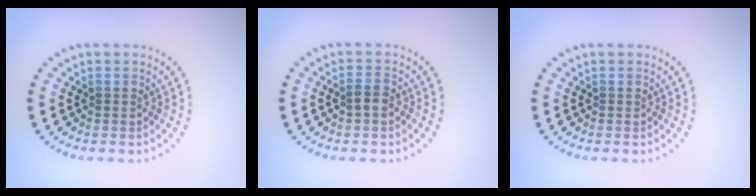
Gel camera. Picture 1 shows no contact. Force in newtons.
{"total": 1.4, "press": 1.3, "slide": 0.4}
{"total": 0.0}